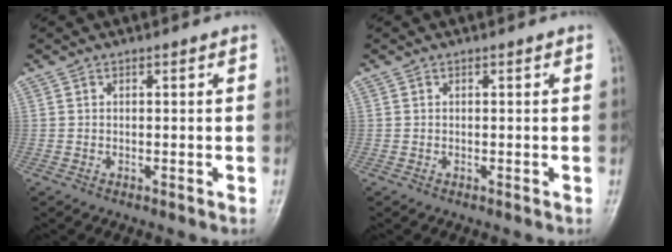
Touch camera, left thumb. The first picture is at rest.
{"total": 0.0}